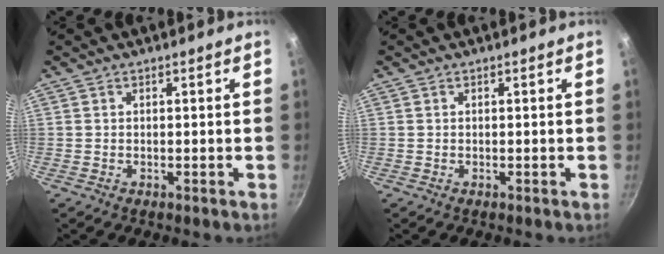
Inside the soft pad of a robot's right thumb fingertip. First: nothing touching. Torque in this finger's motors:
{"motor_torque": [-0.42, 0.42, -0.02, -0.02, 0.00]}